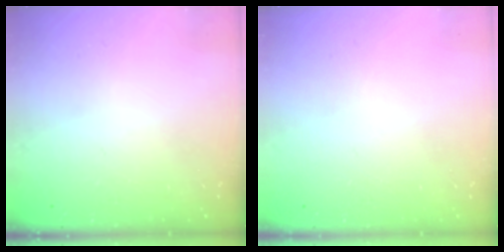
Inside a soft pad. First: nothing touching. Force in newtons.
{"total": 0.0}